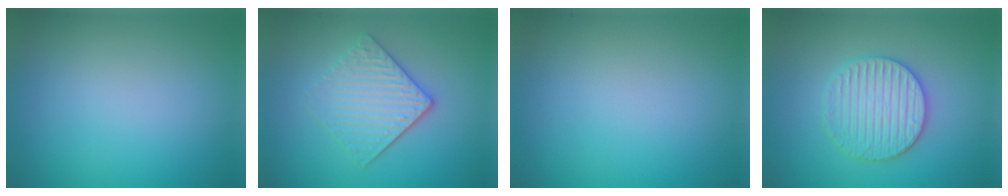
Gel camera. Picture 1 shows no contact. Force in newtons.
{"total": 3.8, "press": 3.2, "slide": 2.1}
{"total": 0.0}
{"total": 4.0, "press": 3.9, "slide": 0.8}